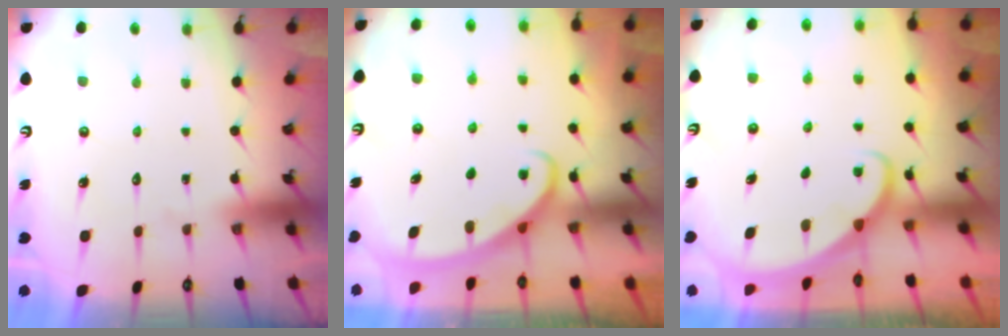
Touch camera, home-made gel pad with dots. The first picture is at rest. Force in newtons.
{"total": 2.8, "press": 2.8, "slide": 0.5}
{"total": 1.6, "press": 1.6, "slide": 0.1}